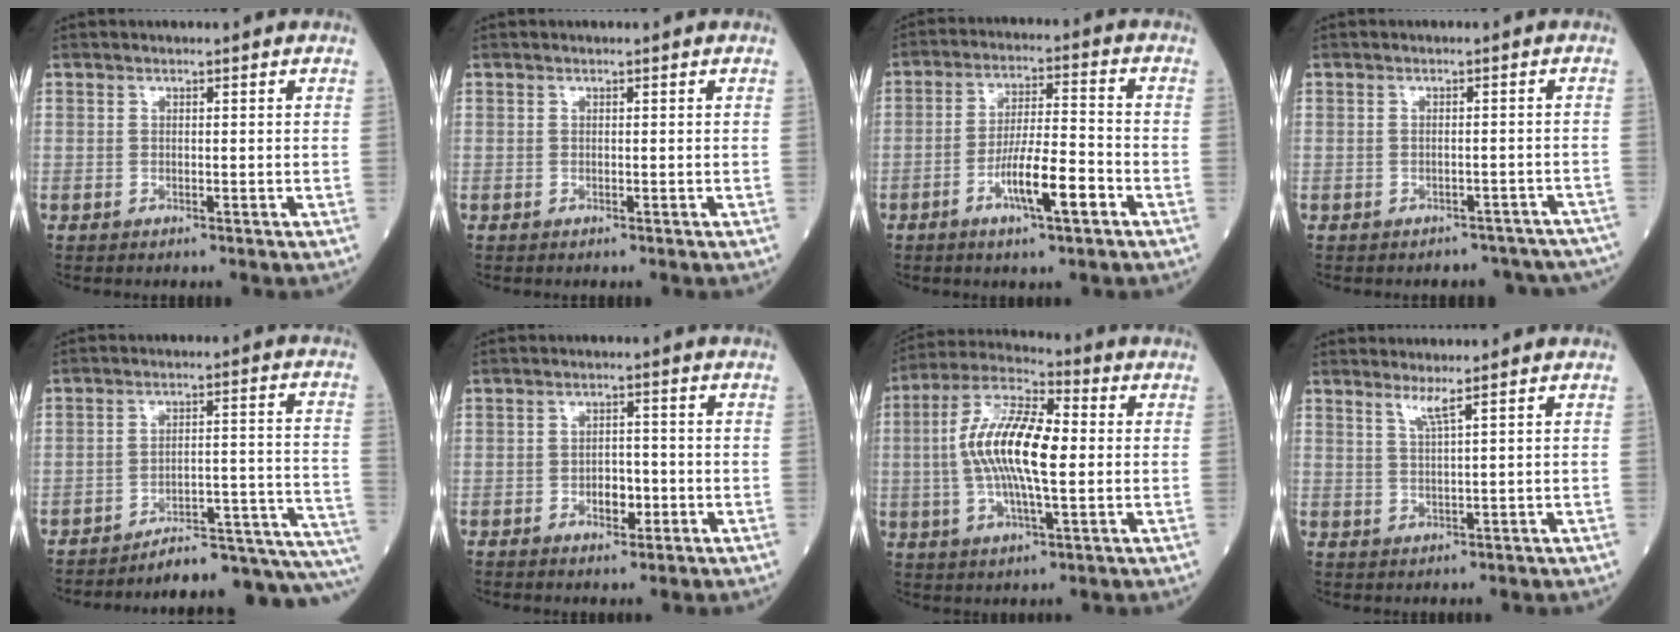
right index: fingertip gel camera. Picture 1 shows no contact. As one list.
[{"total": 0.0}, {"total": 8.9, "force": [-4.1, 1.2, 7.9], "torque": [-0.144, -0.001, -0.069]}, {"total": 9.8, "force": [-8.6, 4.5, 1.4], "torque": [-0.003, 0.023, -0.083]}, {"total": 16.8, "force": [-16.3, 0.1, 4.1], "torque": [-0.001, 0.045, -0.214]}, {"total": 3.5, "force": [-1.2, 1.9, 2.6], "torque": [-0.037, 0.004, -0.017]}, {"total": 14.7, "force": [0.4, 4.1, 14.1], "torque": [-0.284, 0.016, 0.003]}, {"total": 2.2, "force": [1.5, -0.7, 1.4], "torque": [-0.030, -0.012, 0.033]}]